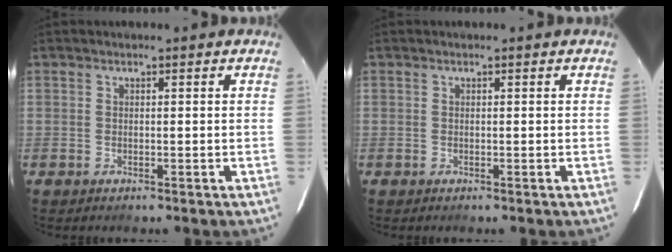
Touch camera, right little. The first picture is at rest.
{"total": 0.0}